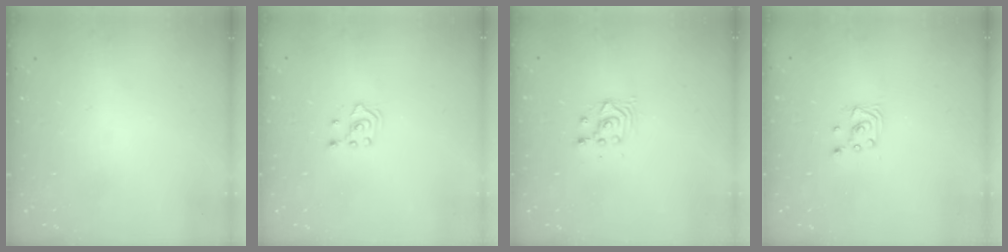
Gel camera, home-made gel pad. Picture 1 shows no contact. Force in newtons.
{"total": 3.2, "press": 3.1, "slide": 1.0}
{"total": 2.9, "press": 2.9, "slide": 0.1}
{"total": 2.5, "press": 2.5, "slide": 0.2}